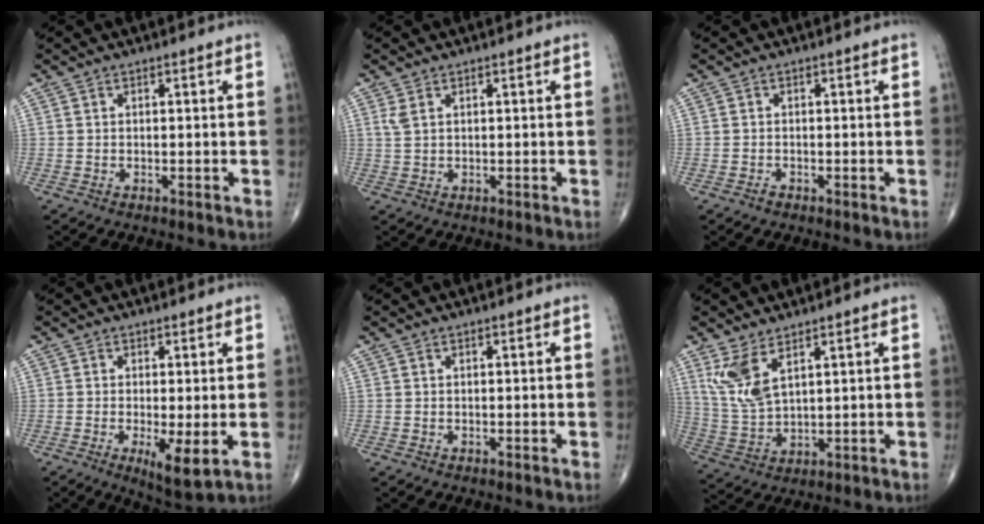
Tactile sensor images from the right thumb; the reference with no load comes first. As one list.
[{"total": 1.9, "force": [1.0, 0.8, 1.4], "torque": [-0.034, 0.006, 0.029]}, {"total": 0.7, "force": [-0.5, 0.4, 0.2], "torque": [-0.001, 0.001, -0.013]}, {"total": 5.9, "force": [-1.2, 1.5, 5.6], "torque": [-0.096, -0.020, -0.020]}, {"total": 0.0}, {"total": 7.9, "force": [4.4, 3.1, 5.8], "torque": [-0.123, -0.022, 0.103]}]